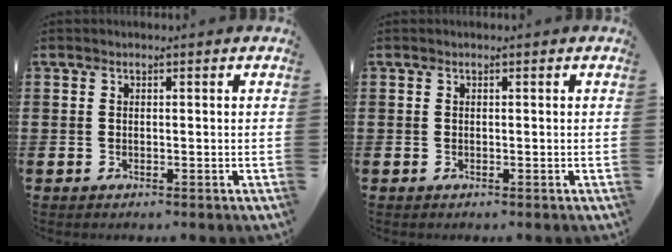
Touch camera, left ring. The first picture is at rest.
{"total": 0.0}